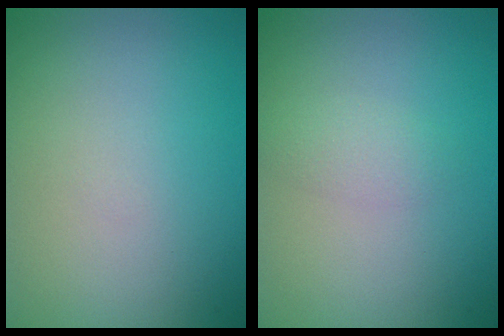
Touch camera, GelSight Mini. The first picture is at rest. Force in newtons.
{"total": 1.4, "press": 1.4, "slide": 0.0}